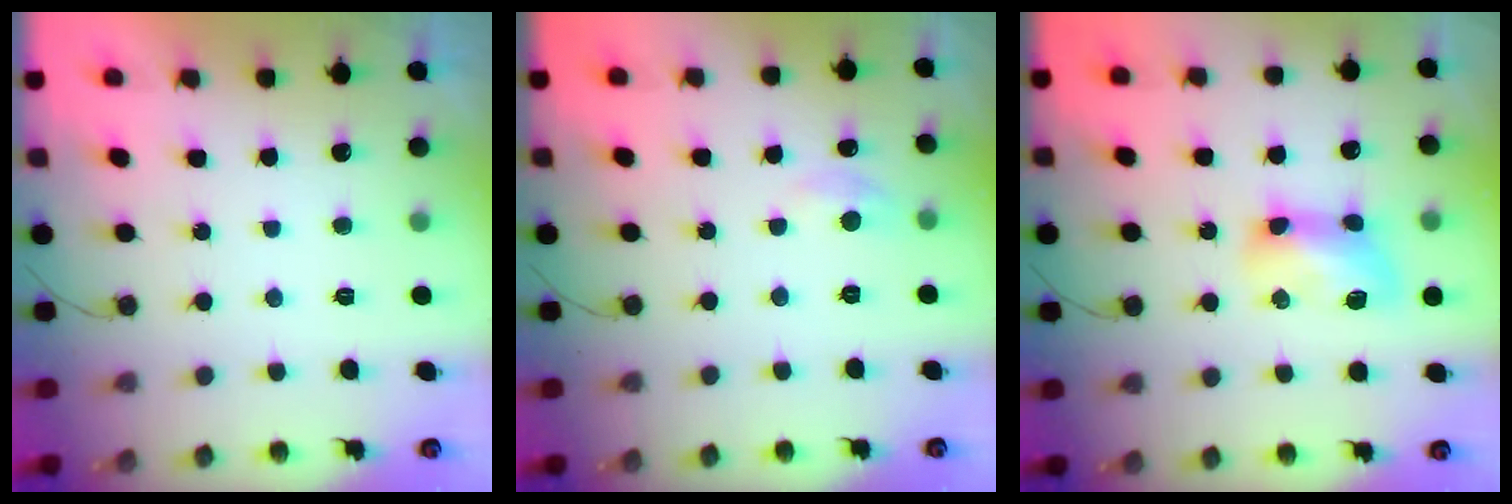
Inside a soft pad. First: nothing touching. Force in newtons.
{"total": 3.3, "press": 3.3, "slide": 0.4}
{"total": 10.4, "press": 10.4, "slide": 0.2}